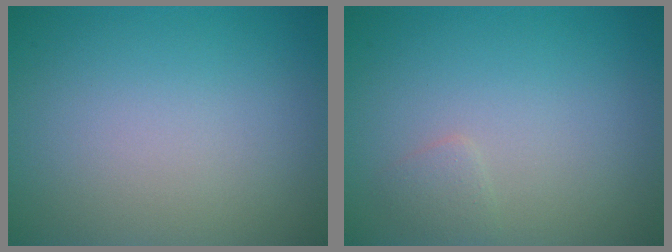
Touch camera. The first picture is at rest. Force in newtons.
{"total": 0.9, "press": 0.9, "slide": 0.1}